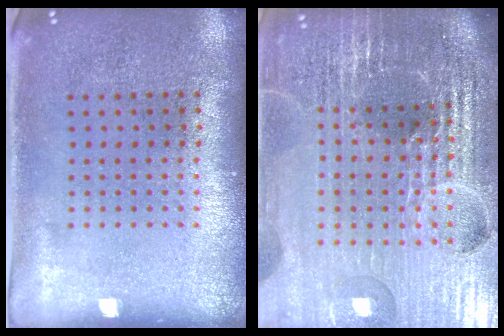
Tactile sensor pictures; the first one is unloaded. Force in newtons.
{"total": 6.7, "press": 5.9, "slide": 3.3}